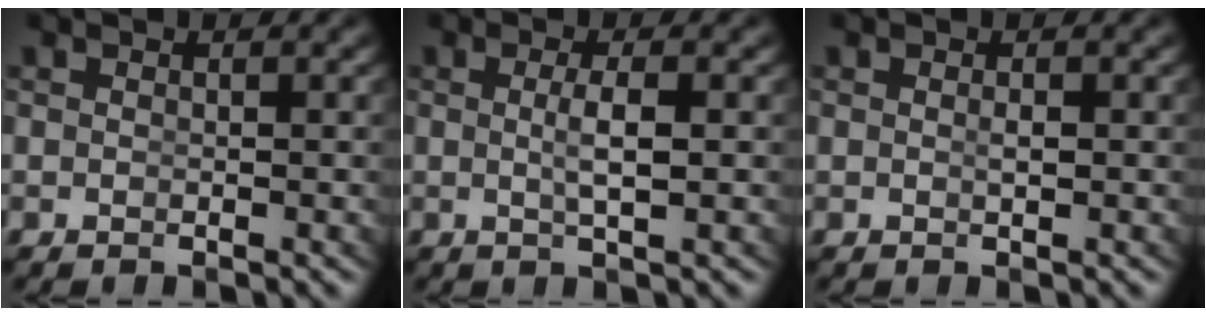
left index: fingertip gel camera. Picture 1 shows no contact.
{"total": 2.0, "force": [-0.1, -0.4, 2.0], "torque": [-0.038, -0.011, 0.006]}
{"total": 0.5, "force": [-0.1, 0.0, 0.5], "torque": [-0.012, -0.007, 0.000]}